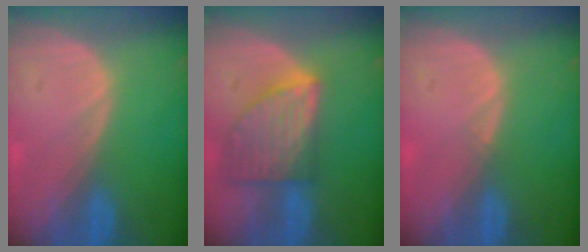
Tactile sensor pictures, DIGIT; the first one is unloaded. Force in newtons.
{"total": 8.1, "press": 7.4, "slide": 3.4}
{"total": 0.6, "press": 0.5, "slide": 0.4}